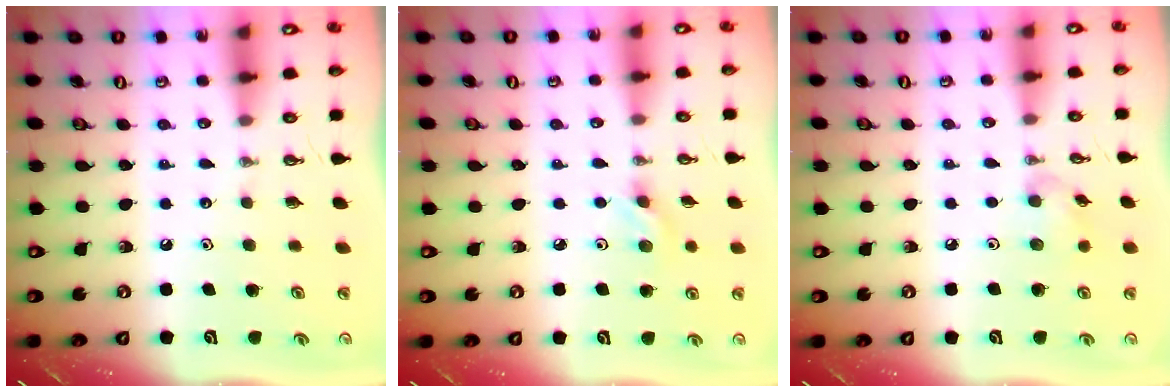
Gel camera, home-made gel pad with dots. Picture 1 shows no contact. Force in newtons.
{"total": 7.0, "press": 6.4, "slide": 2.7}
{"total": 6.5, "press": 6.4, "slide": 0.7}